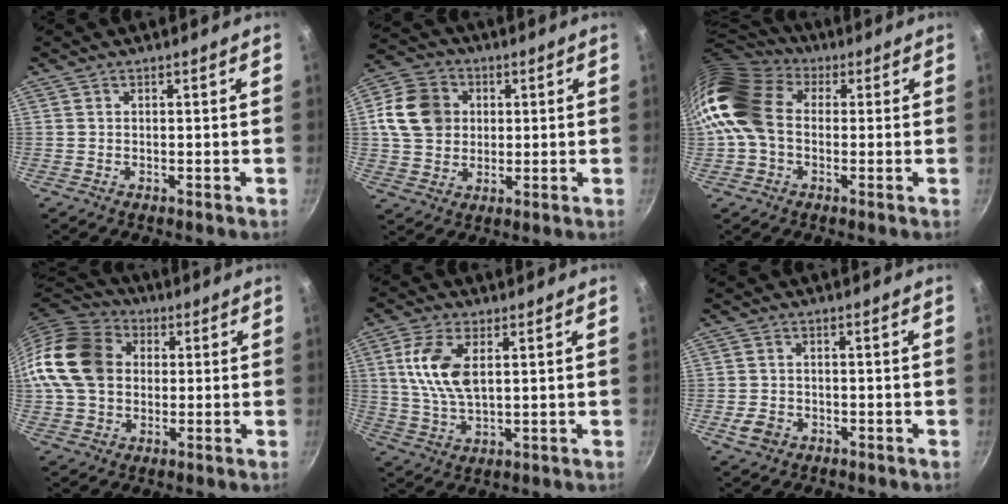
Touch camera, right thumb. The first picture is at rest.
{"total": 12.0, "force": [2.2, 10.1, 6.1], "torque": [-0.085, 0.010, 0.033]}
{"total": 14.7, "force": [0.5, 11.1, 9.6], "torque": [-0.173, 0.029, -0.008]}
{"total": 15.9, "force": [1.8, 12.7, 9.5], "torque": [-0.163, 0.026, 0.019]}
{"total": 10.1, "force": [2.5, 5.1, 8.3], "torque": [-0.162, -0.005, 0.051]}
{"total": 3.9, "force": [-1.6, 3.1, 1.8], "torque": [-0.032, 0.013, -0.027]}